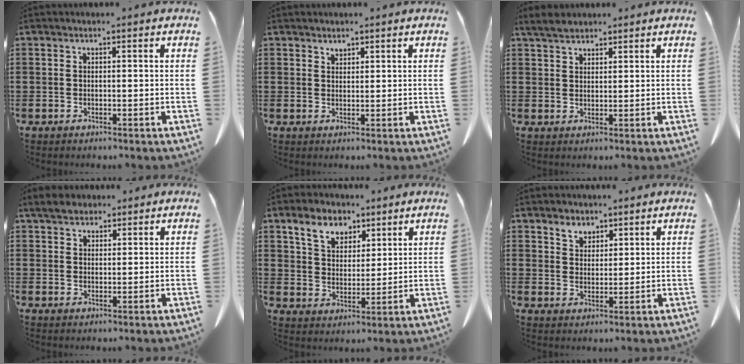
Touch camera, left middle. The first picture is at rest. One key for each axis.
{"total": 1.4, "fx": 1.3, "fy": 0.3, "fz": 0.2, "tx": -0.006, "ty": -0.003, "tz": 0.027}
{"total": 3.3, "fx": 2.7, "fy": 1.3, "fz": 1.4, "tx": -0.036, "ty": 0.003, "tz": 0.051}
{"total": 3.7, "fx": 3.0, "fy": 1.7, "fz": 1.3, "tx": -0.027, "ty": 0.001, "tz": 0.055}
{"total": 6.8, "fx": 4.7, "fy": 4.1, "fz": 2.6, "tx": -0.067, "ty": 0.004, "tz": 0.085}
{"total": 3.3, "fx": 2.7, "fy": 1.9, "fz": 0.5, "tx": -0.011, "ty": 0.002, "tz": 0.050}